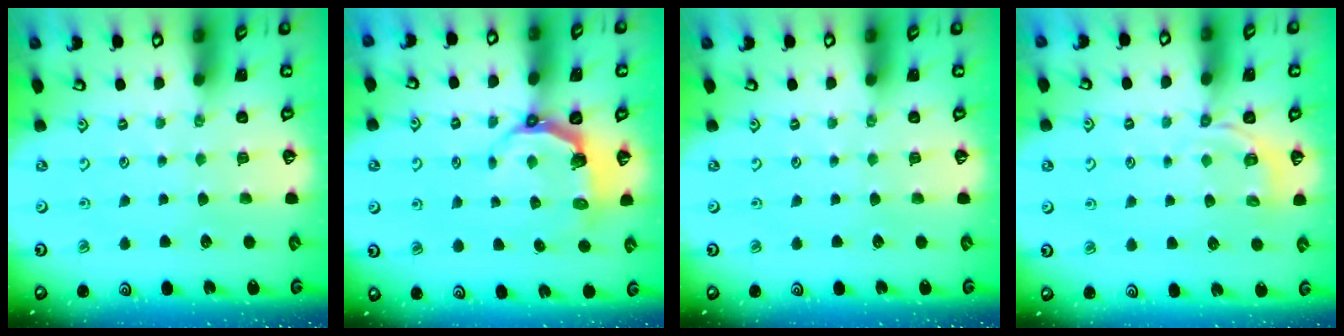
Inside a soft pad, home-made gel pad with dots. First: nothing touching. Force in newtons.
{"total": 4.9, "press": 3.2, "slide": 3.7}
{"total": 0.0}
{"total": 2.8, "press": 2.1, "slide": 1.8}